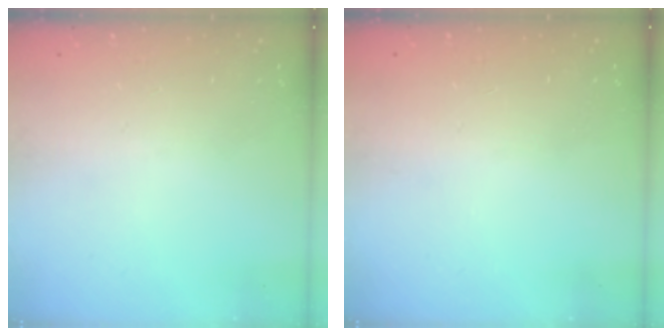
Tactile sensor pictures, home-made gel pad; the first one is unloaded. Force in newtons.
{"total": 1.1, "press": 1.1, "slide": 0.3}